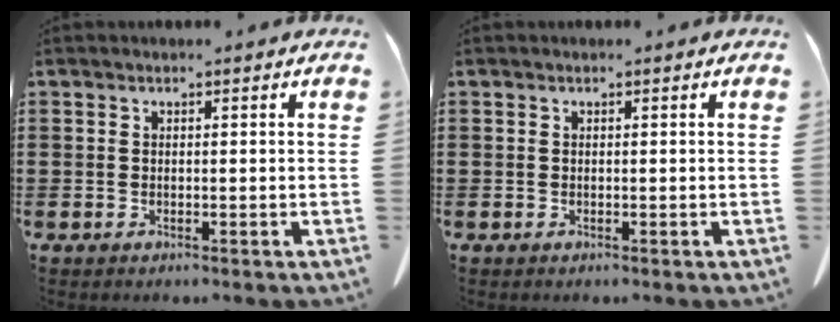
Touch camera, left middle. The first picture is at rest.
{"total": 0.0}